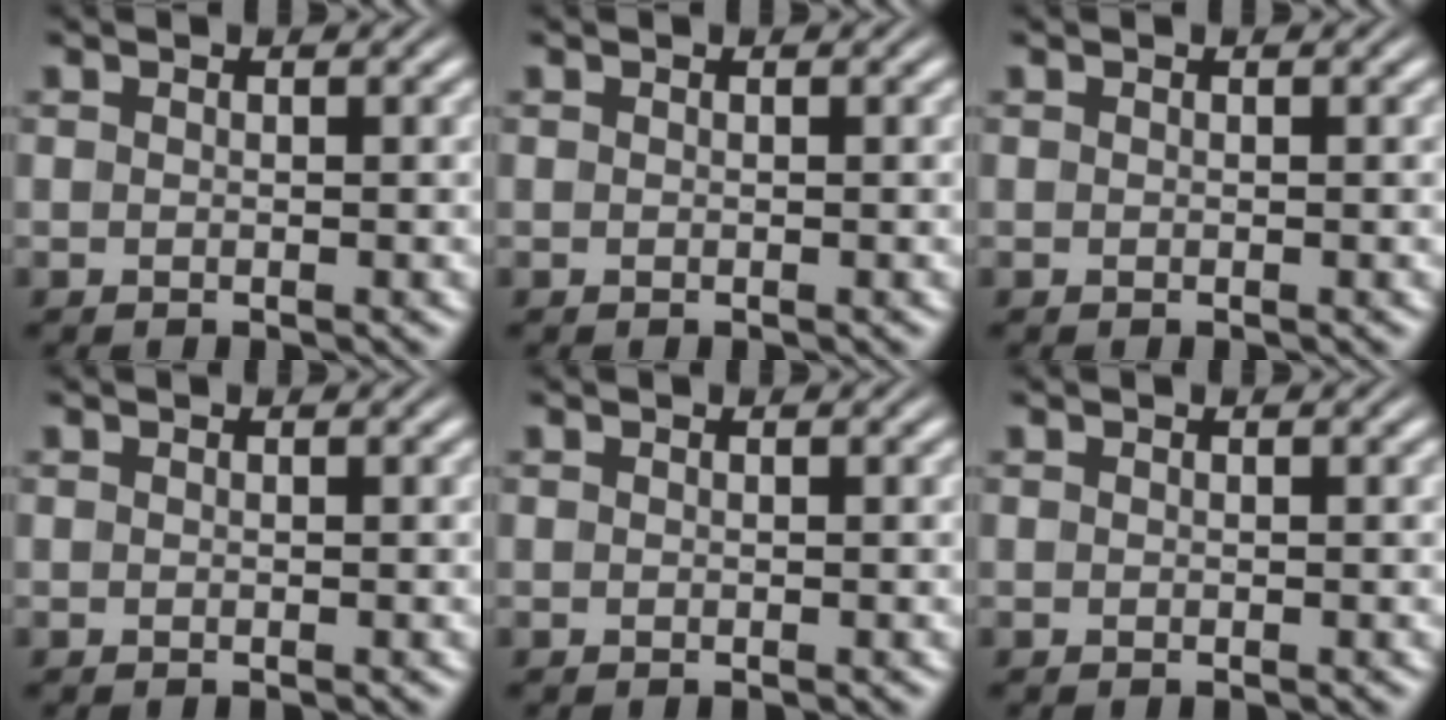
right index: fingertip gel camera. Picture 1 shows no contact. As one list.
[{"total": 0.0}, {"total": 0.0}, {"total": 0.0}, {"total": 0.0}, {"total": 0.0}]